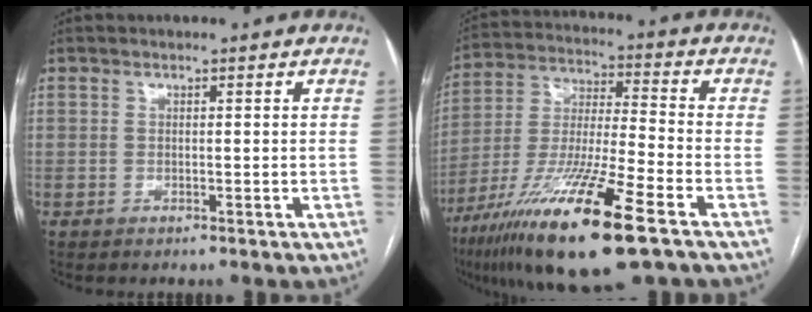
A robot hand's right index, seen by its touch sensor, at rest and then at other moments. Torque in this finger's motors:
{"motor_torque": [1.14, -1.00, 1.05, 0.21]}